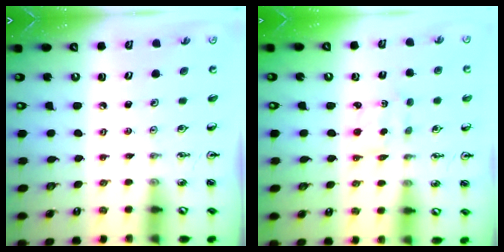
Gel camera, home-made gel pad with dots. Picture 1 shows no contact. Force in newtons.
{"total": 2.0, "press": 1.8, "slide": 0.7}